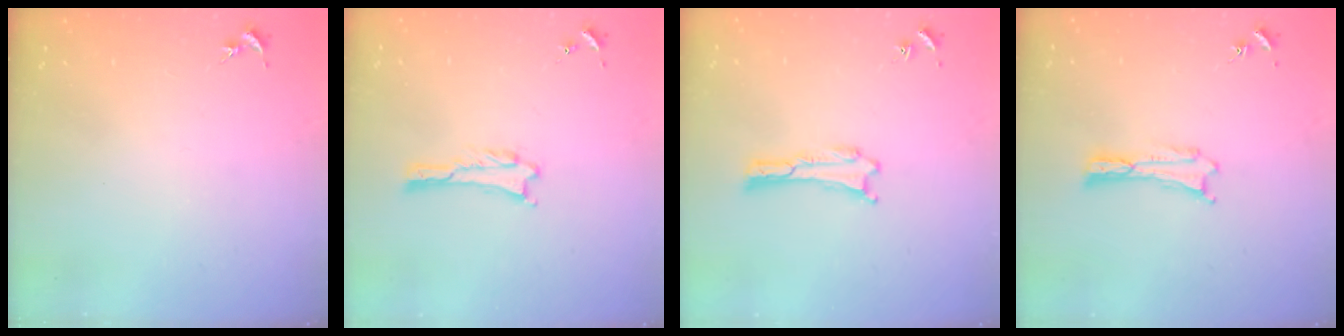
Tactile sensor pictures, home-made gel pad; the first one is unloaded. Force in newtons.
{"total": 1.0, "press": 1.0, "slide": 0.1}
{"total": 0.0}
{"total": 0.0}